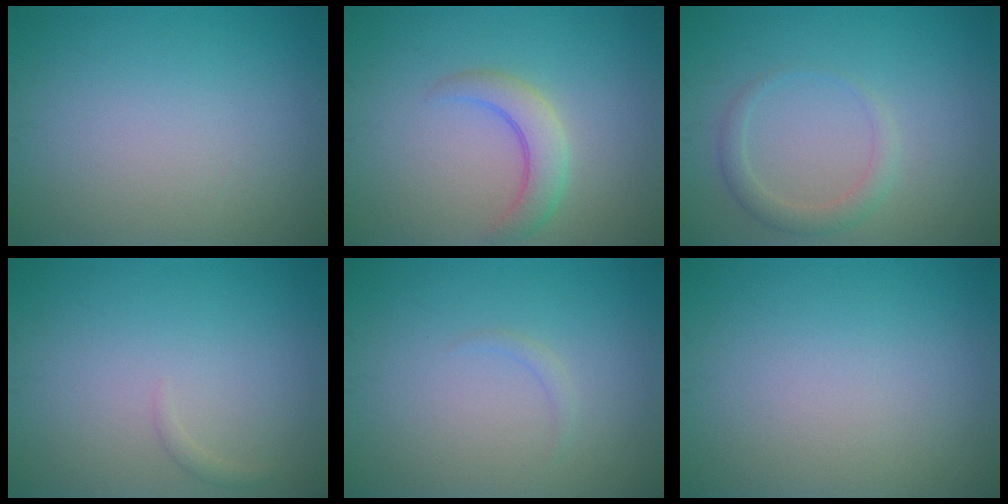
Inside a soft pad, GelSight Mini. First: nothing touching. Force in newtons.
{"total": 3.0, "press": 3.0, "slide": 0.2}
{"total": 1.9, "press": 1.9, "slide": 0.1}
{"total": 0.6, "press": 0.6, "slide": 0.1}
{"total": 0.7, "press": 0.7, "slide": 0.1}
{"total": 0.0}